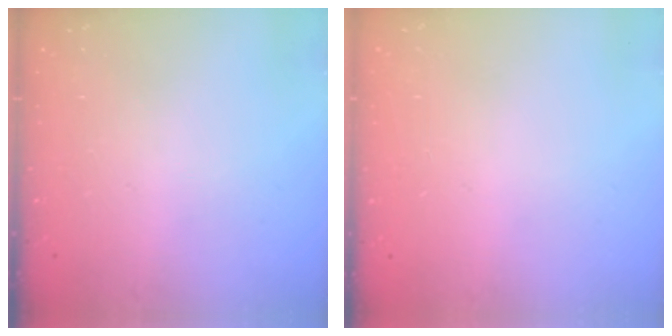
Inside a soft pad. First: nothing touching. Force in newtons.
{"total": 0.0}